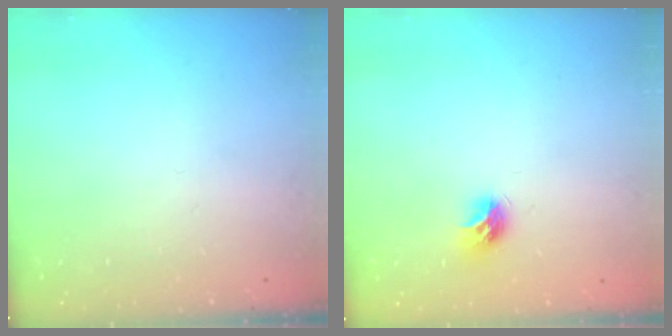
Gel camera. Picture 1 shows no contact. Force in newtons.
{"total": 7.5, "press": 7.5, "slide": 0.1}